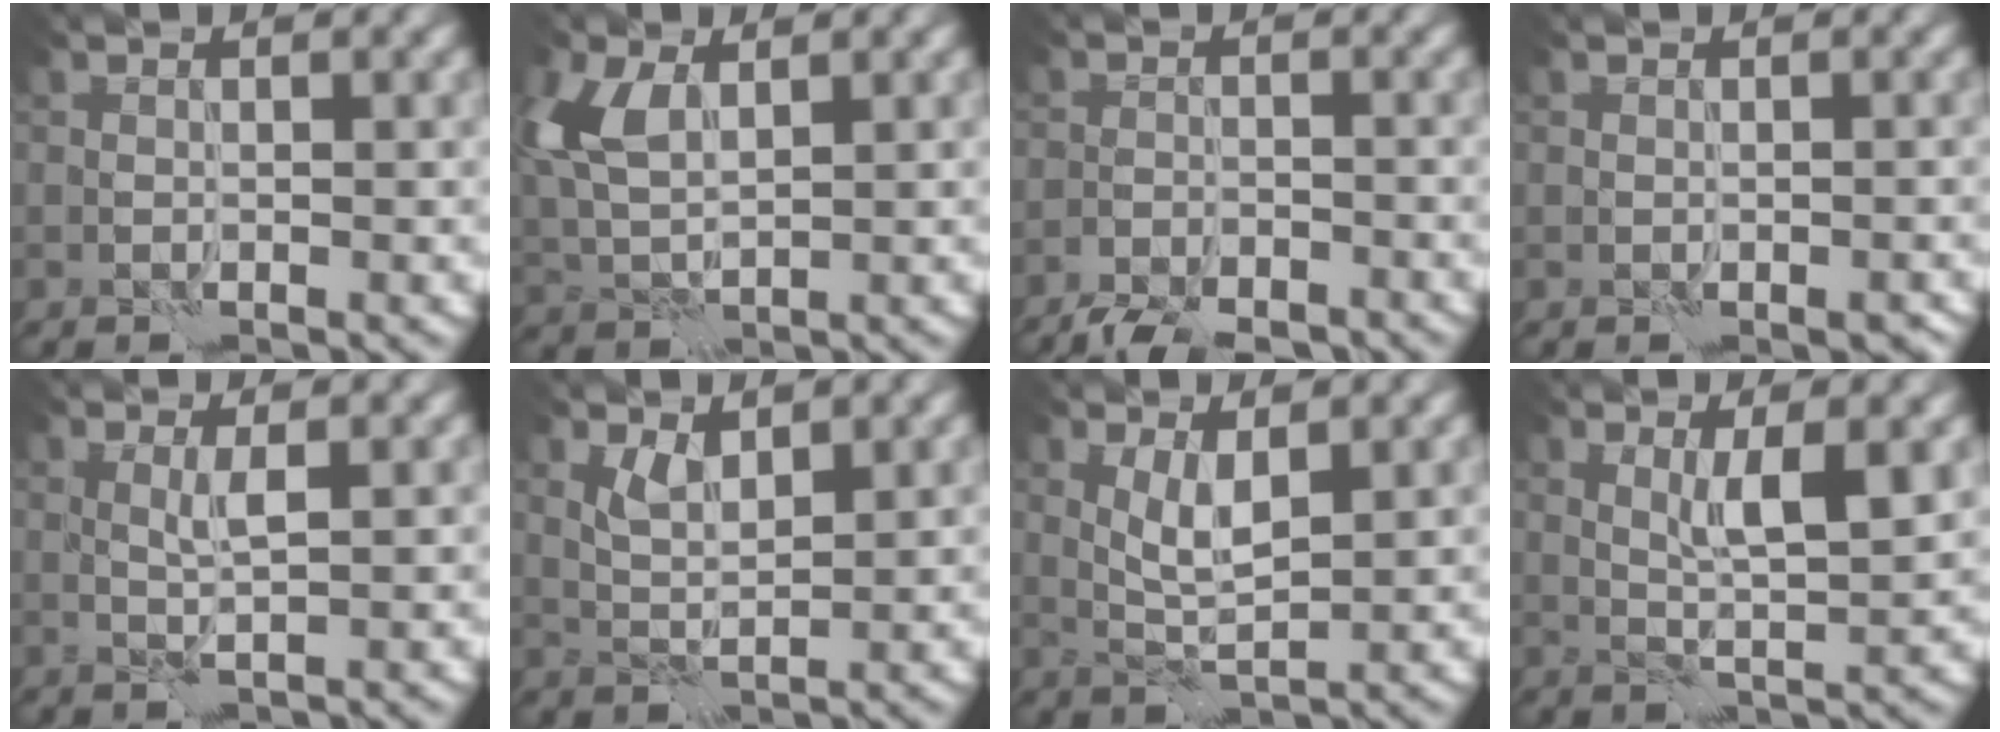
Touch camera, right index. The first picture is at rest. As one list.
[{"total": 5.0, "force": [1.9, 2.6, 3.8], "torque": [-0.097, 0.006, 0.038]}, {"total": 5.2, "force": [-4.8, 1.3, 1.8], "torque": [-0.030, -0.014, -0.080]}, {"total": 1.4, "force": [-0.9, 0.8, 0.9], "torque": [-0.017, 0.001, -0.009]}, {"total": 1.4, "force": [0.6, 0.0, 1.3], "torque": [-0.030, 0.001, 0.010]}, {"total": 2.0, "force": [1.5, 0.6, 1.2], "torque": [-0.028, -0.005, 0.032]}, {"total": 2.7, "force": [1.2, 0.6, 2.3], "torque": [-0.053, -0.004, 0.025]}, {"total": 3.5, "force": [1.4, 0.5, 3.2], "torque": [-0.057, -0.005, 0.025]}]